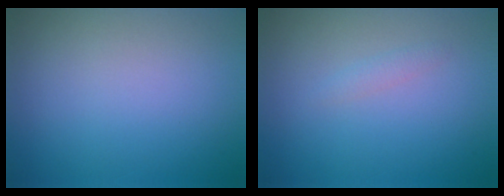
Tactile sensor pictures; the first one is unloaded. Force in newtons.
{"total": 0.7, "press": 0.7, "slide": 0.0}